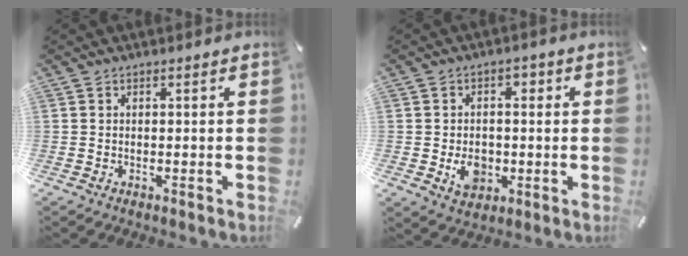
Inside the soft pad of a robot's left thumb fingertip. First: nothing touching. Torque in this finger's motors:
{"motor_torque": [0.42, -0.02, 0.25, -0.35, 0.00]}